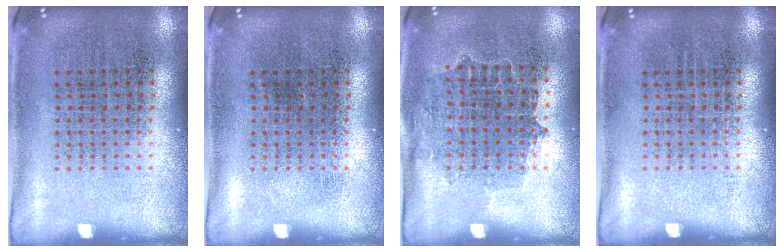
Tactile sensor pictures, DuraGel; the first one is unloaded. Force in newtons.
{"total": 0.0}
{"total": 0.8, "press": 0.8, "slide": 0.3}
{"total": 0.0}